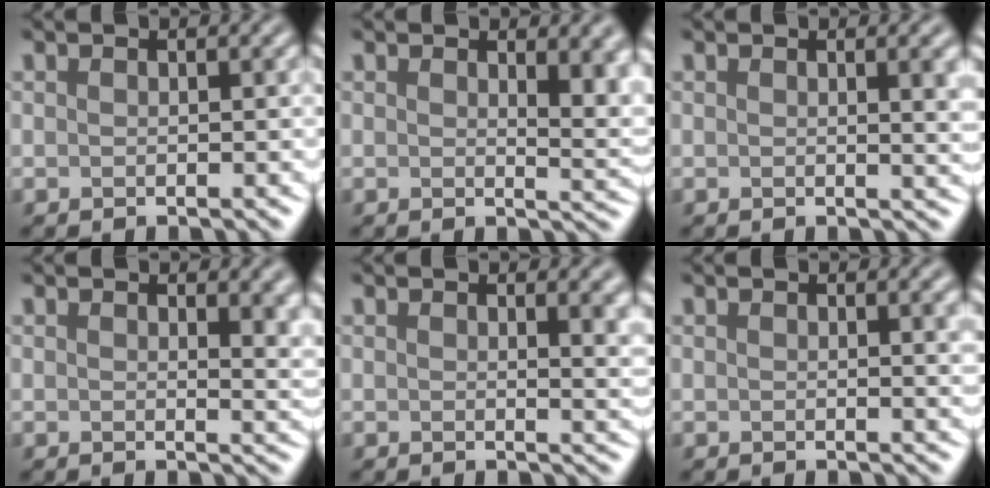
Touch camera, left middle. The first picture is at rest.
{"total": 4.7, "force": [1.6, 2.1, 3.9], "torque": [-0.045, -0.008, 0.031]}
{"total": 2.8, "force": [0.7, 0.9, 2.6], "torque": [-0.025, -0.001, 0.009]}
{"total": 3.8, "force": [1.4, 1.8, 3.0], "torque": [-0.025, -0.005, 0.022]}
{"total": 3.1, "force": [1.2, 1.3, 2.6], "torque": [-0.019, 0.000, 0.015]}
{"total": 1.6, "force": [0.6, 0.4, 1.4], "torque": [-0.013, -0.001, 0.009]}